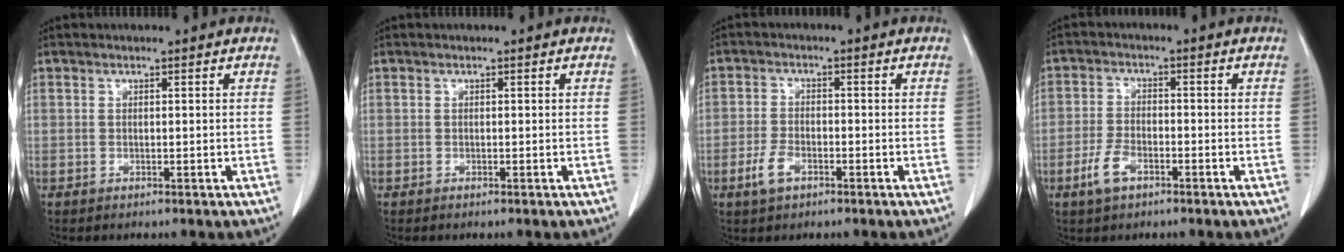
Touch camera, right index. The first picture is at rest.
{"total": 0.0}
{"total": 3.8, "force": [-1.9, 2.0, 2.6], "torque": [-0.055, 0.001, -0.034]}
{"total": 4.5, "force": [-2.5, 2.2, 3.1], "torque": [-0.069, 0.000, -0.045]}